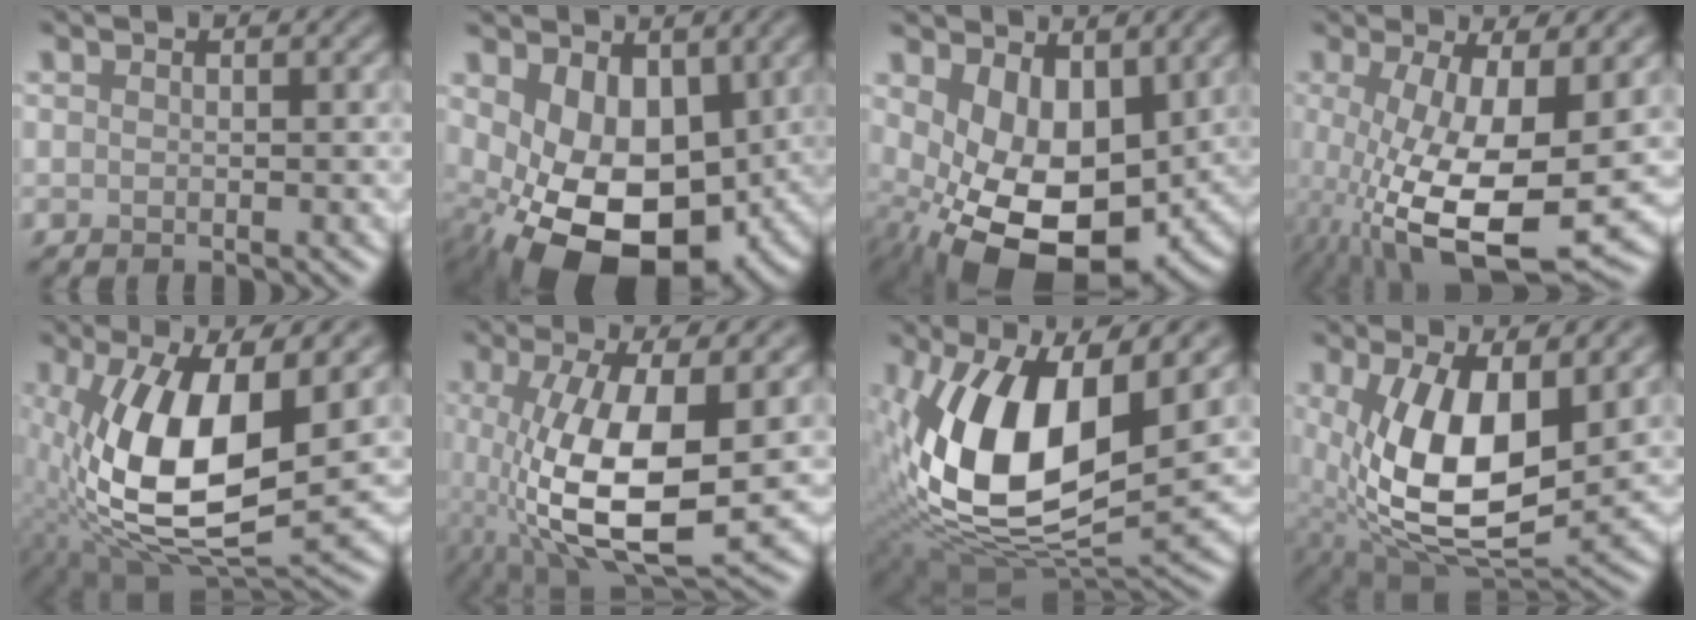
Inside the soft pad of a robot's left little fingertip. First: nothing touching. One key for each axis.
{"total": 13.2, "fx": -1.5, "fy": 8.4, "fz": 10.0, "tx": -0.159, "ty": -0.039, "tz": -0.010}
{"total": 11.9, "fx": -0.8, "fy": 7.3, "fz": 9.3, "tx": -0.155, "ty": -0.043, "tz": 0.003}
{"total": 12.5, "fx": -2.7, "fy": 4.5, "fz": 11.4, "tx": -0.211, "ty": -0.034, "tz": -0.035}
{"total": 12.6, "fx": 0.5, "fy": 5.4, "fz": 11.4, "tx": -0.206, "ty": -0.003, "tz": 0.005}
{"total": 10.8, "fx": -0.9, "fy": 4.0, "fz": 10.0, "tx": -0.200, "ty": -0.021, "tz": -0.007}
{"total": 14.3, "fx": 2.1, "fy": 7.0, "fz": 12.4, "tx": -0.230, "ty": -0.004, "tz": 0.026}
{"total": 12.5, "fx": 1.1, "fy": 6.3, "fz": 10.7, "tx": -0.203, "ty": -0.014, "tz": 0.024}